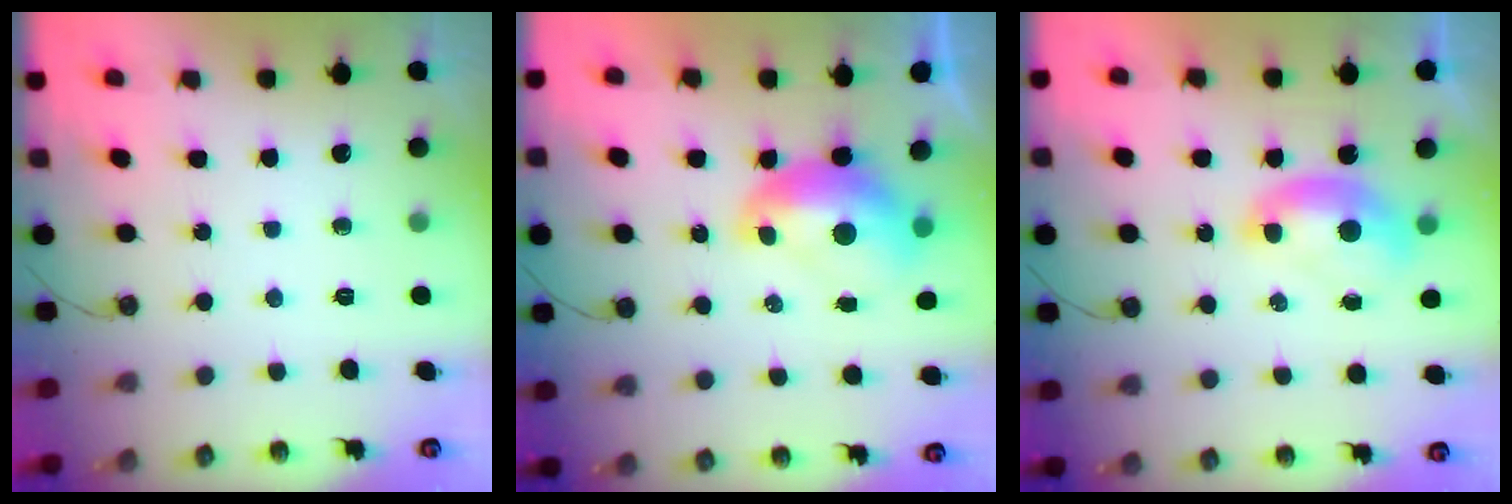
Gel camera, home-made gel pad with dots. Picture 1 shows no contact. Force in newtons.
{"total": 2.4, "press": 2.3, "slide": 0.7}
{"total": 1.9, "press": 1.9, "slide": 0.4}